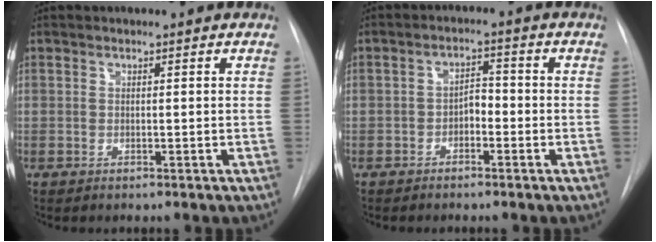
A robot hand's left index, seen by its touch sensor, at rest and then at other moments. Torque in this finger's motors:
{"motor_torque": [-0.14, -0.05, -0.03, 0.00]}